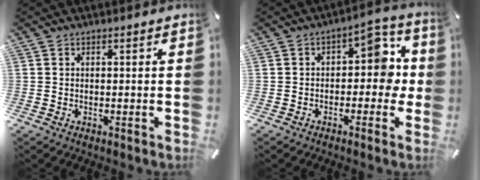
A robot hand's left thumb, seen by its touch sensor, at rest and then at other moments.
{"total": 8.9, "force": [0.8, 5.5, 7.0], "torque": [-0.084, -0.004, 0.007]}